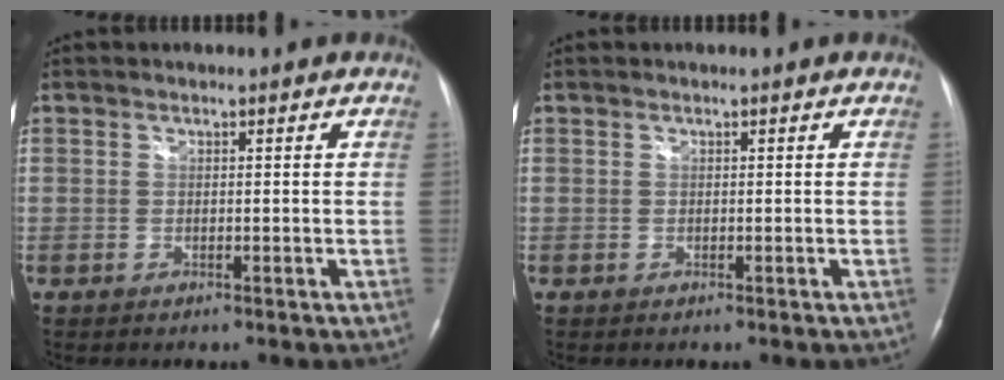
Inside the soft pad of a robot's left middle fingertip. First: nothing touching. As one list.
[{"total": 0.0}]